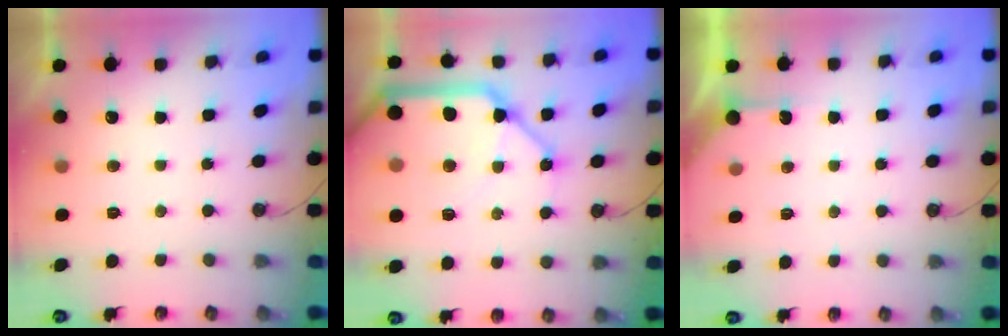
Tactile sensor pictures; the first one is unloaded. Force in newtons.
{"total": 25.1, "press": 24.9, "slide": 3.4}
{"total": 2.6, "press": 2.6, "slide": 0.3}